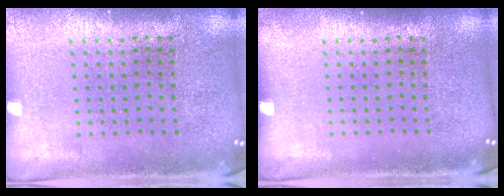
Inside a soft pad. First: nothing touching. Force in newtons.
{"total": 0.0}